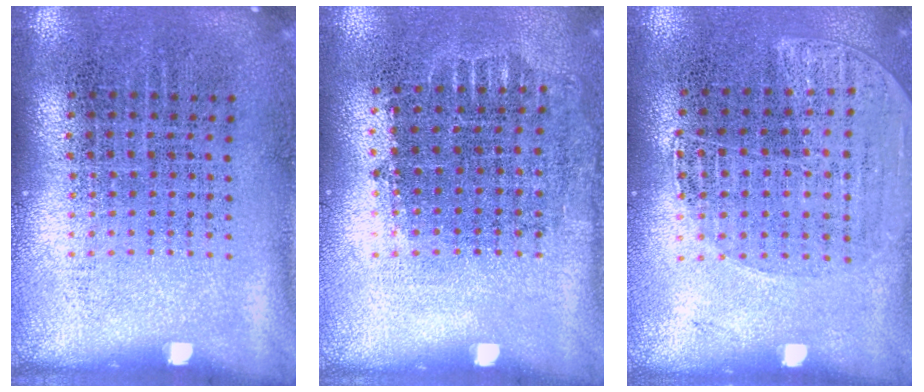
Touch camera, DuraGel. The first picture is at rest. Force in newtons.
{"total": 0.7, "press": 0.7, "slide": 0.2}
{"total": 1.3, "press": 1.3, "slide": 0.1}